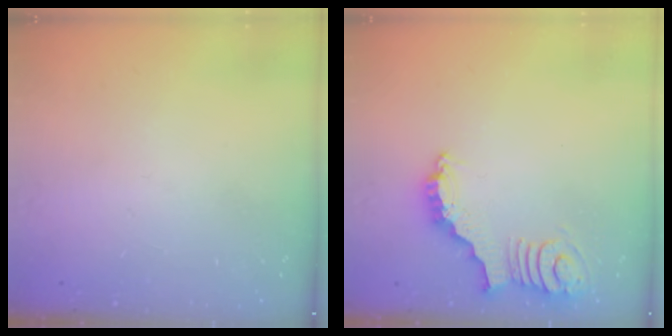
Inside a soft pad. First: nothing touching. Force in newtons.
{"total": 4.9, "press": 4.9, "slide": 0.5}